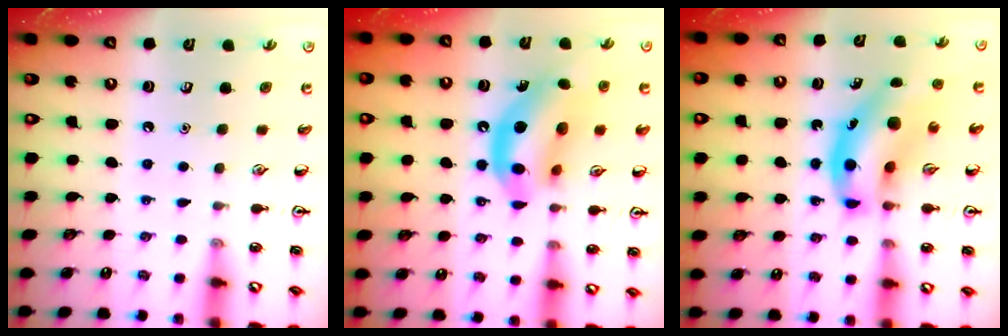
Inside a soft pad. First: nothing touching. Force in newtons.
{"total": 14.1, "press": 13.4, "slide": 4.2}
{"total": 12.1, "press": 11.6, "slide": 3.4}